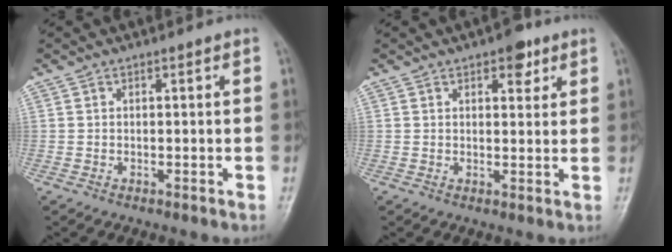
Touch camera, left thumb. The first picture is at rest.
{"total": 4.4, "force": [2.5, 2.2, 2.8], "torque": [-0.017, -0.009, 0.031]}